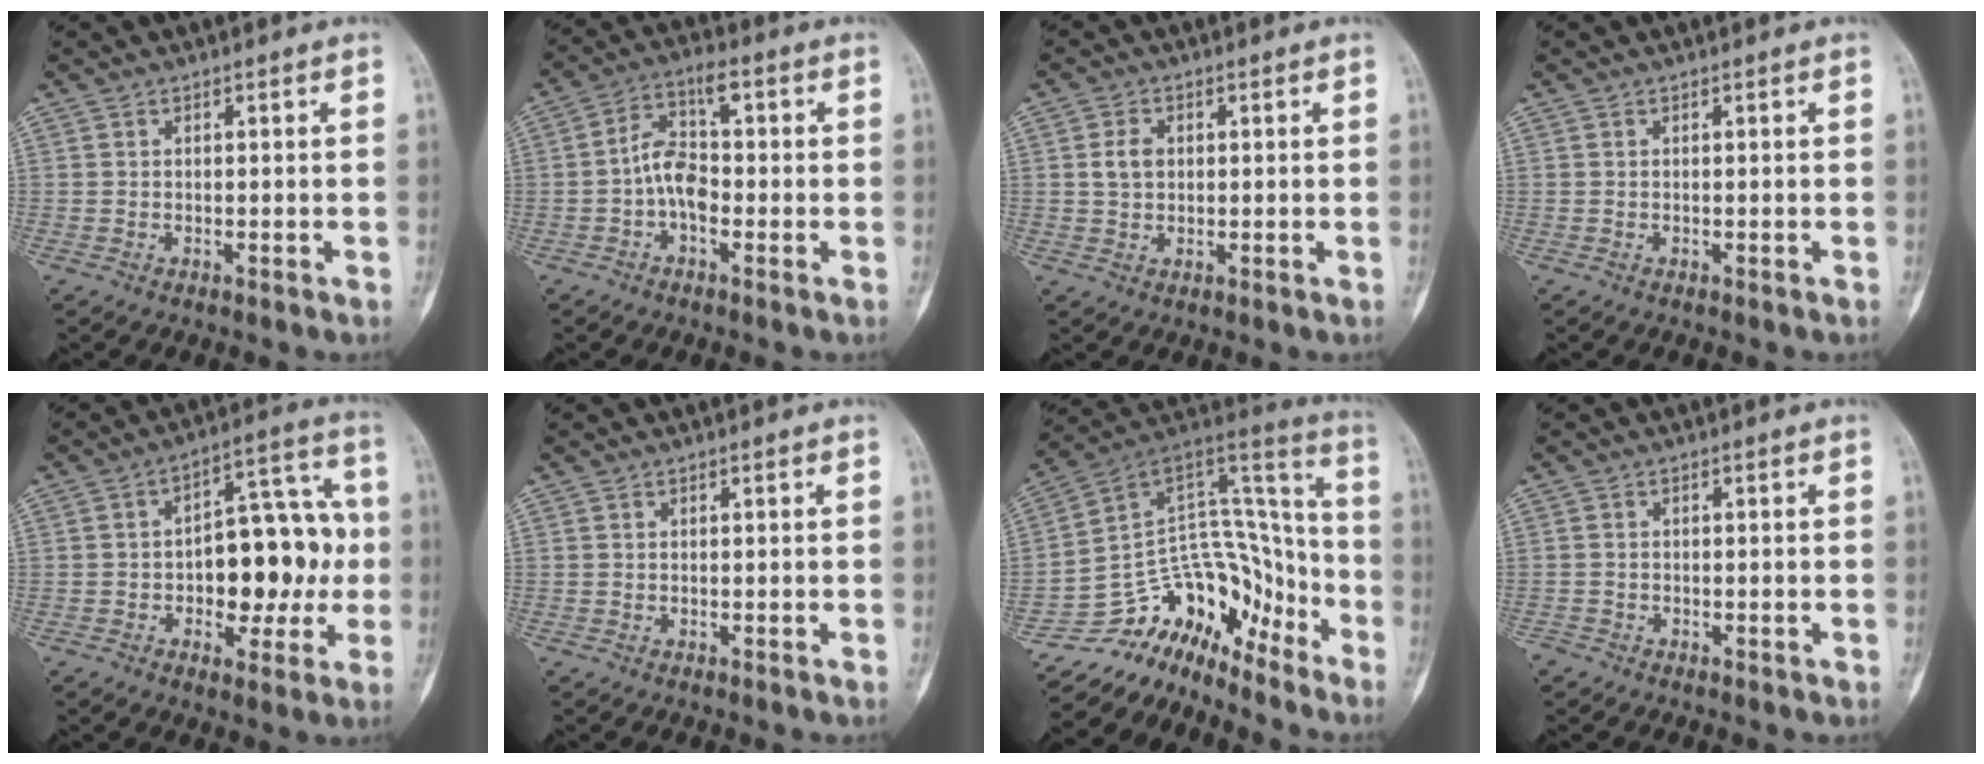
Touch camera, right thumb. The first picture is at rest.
{"total": 7.7, "force": [-1.1, 4.5, 6.2], "torque": [-0.106, 0.027, -0.032]}
{"total": 3.6, "force": [0.6, 2.8, 2.2], "torque": [-0.036, 0.003, 0.011]}
{"total": 0.0}
{"total": 16.4, "force": [-1.8, 9.2, 13.5], "torque": [-0.140, 0.043, -0.024]}
{"total": 0.0}
{"total": 17.9, "force": [-14.0, 10.3, 4.3], "torque": [-0.010, 0.155, -0.237]}
{"total": 1.4, "force": [-1.0, 0.9, 0.0], "torque": [0.003, 0.004, -0.023]}